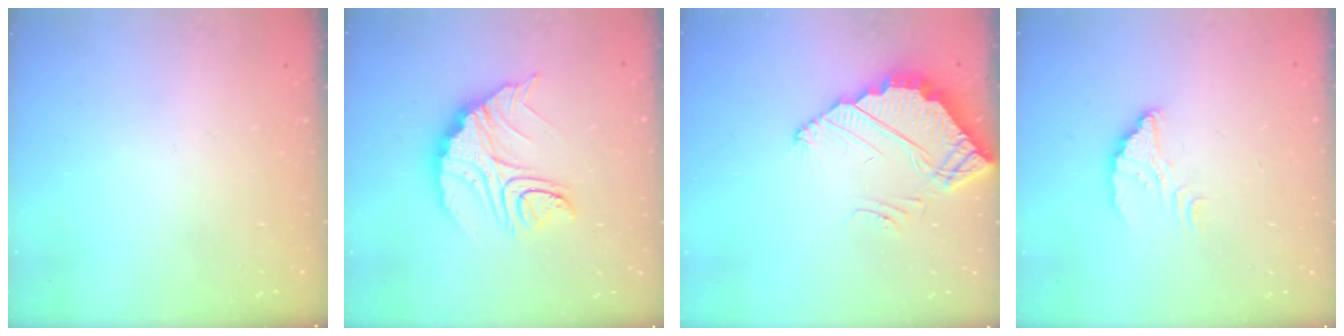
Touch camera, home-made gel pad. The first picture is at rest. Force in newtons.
{"total": 13.6, "press": 13.6, "slide": 1.0}
{"total": 5.0, "press": 5.0, "slide": 0.2}
{"total": 3.6, "press": 3.6, "slide": 0.2}